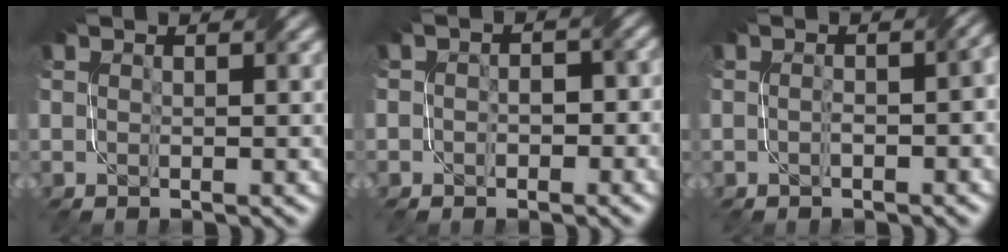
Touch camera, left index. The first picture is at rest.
{"total": 2.4, "force": [-0.3, 1.8, 1.6], "torque": [-0.008, 0.001, -0.010]}
{"total": 2.7, "force": [-0.5, 1.1, 2.4], "torque": [-0.027, 0.006, -0.007]}